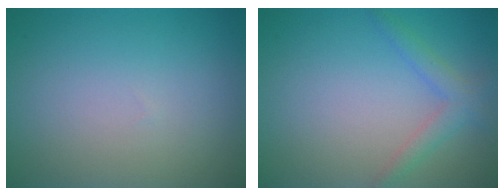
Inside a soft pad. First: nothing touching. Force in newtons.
{"total": 2.2, "press": 2.2, "slide": 0.1}